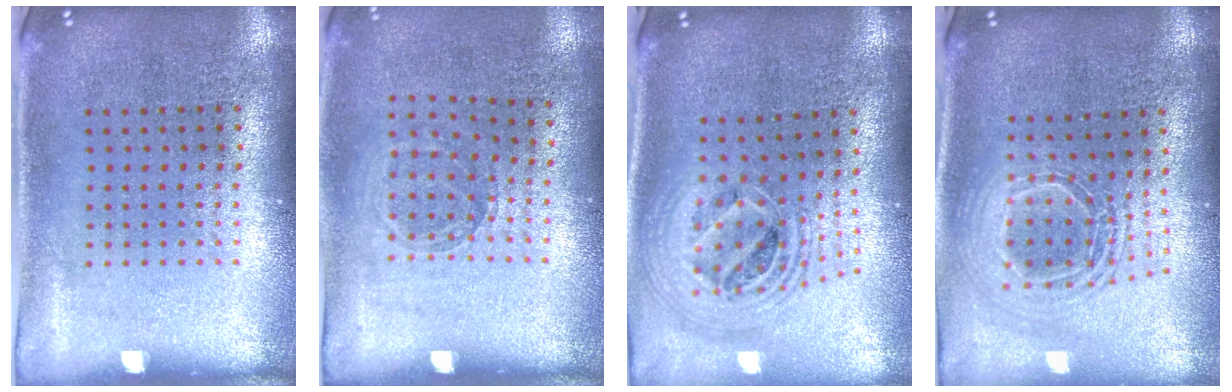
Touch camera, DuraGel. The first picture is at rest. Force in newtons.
{"total": 0.8, "press": 0.8, "slide": 0.1}
{"total": 2.3, "press": 1.8, "slide": 1.5}
{"total": 1.9, "press": 1.5, "slide": 1.2}